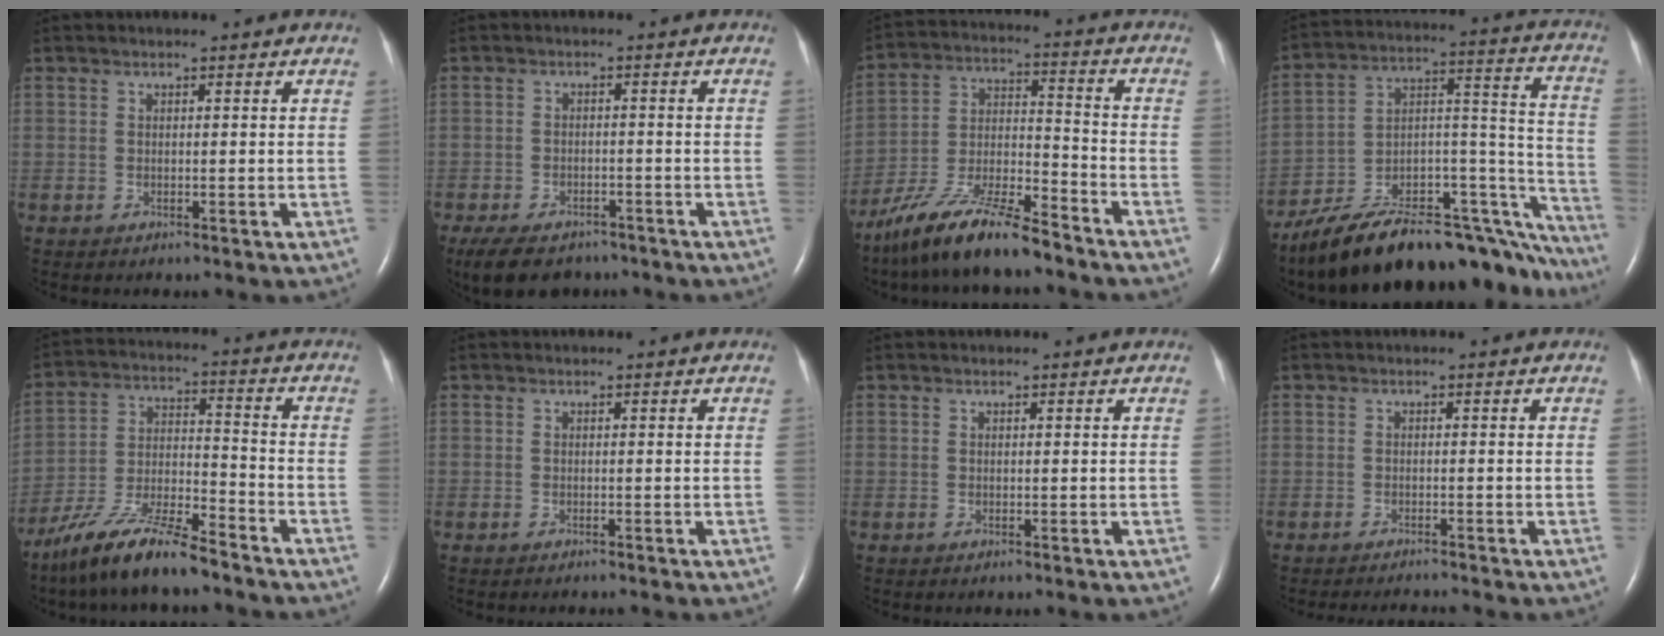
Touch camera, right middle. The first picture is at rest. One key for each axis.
{"total": 10.5, "fx": -7.9, "fy": 5.3, "fz": 4.3, "tx": -0.087, "ty": -0.007, "tz": -0.114}
{"total": 14.7, "fx": -11.8, "fy": 2.2, "fz": 8.5, "tx": -0.166, "ty": -0.009, "tz": -0.213}
{"total": 30.9, "fx": -25.8, "fy": 9.1, "fz": 14.5, "tx": -0.149, "ty": 0.032, "tz": -0.373}
{"total": 12.9, "fx": -10.3, "fy": 1.8, "fz": 7.5, "tx": -0.144, "ty": -0.007, "tz": -0.187}
{"total": 0.9, "fx": -0.8, "fy": 0.1, "fz": 0.3, "tx": -0.005, "ty": -0.002, "tz": -0.009}
{"total": 0.0}
{"total": 3.6, "fx": -3.5, "fy": -0.5, "fz": 0.7, "tx": -0.007, "ty": -0.011, "tz": -0.051}